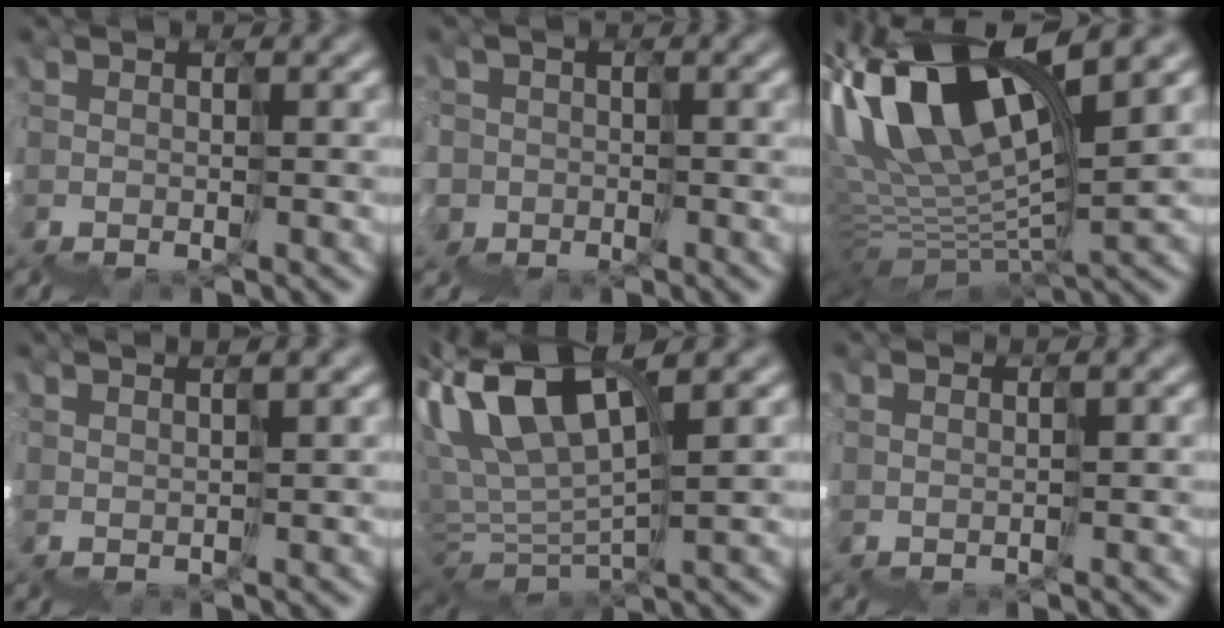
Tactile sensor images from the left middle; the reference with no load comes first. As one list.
[{"total": 3.3, "force": [-0.7, 2.2, -2.4], "torque": [0.035, 0.009, -0.003]}, {"total": 9.7, "force": [6.1, 2.5, 7.1], "torque": [-0.190, 0.039, 0.108]}, {"total": 3.2, "force": [2.4, 0.8, 2.0], "torque": [-0.010, 0.043, 0.037]}, {"total": 4.2, "force": [3.6, 1.0, 1.8], "torque": [-0.073, 0.033, 0.057]}, {"total": 0.7, "force": [0.4, -0.5, -0.2], "torque": [0.011, 0.013, 0.006]}]